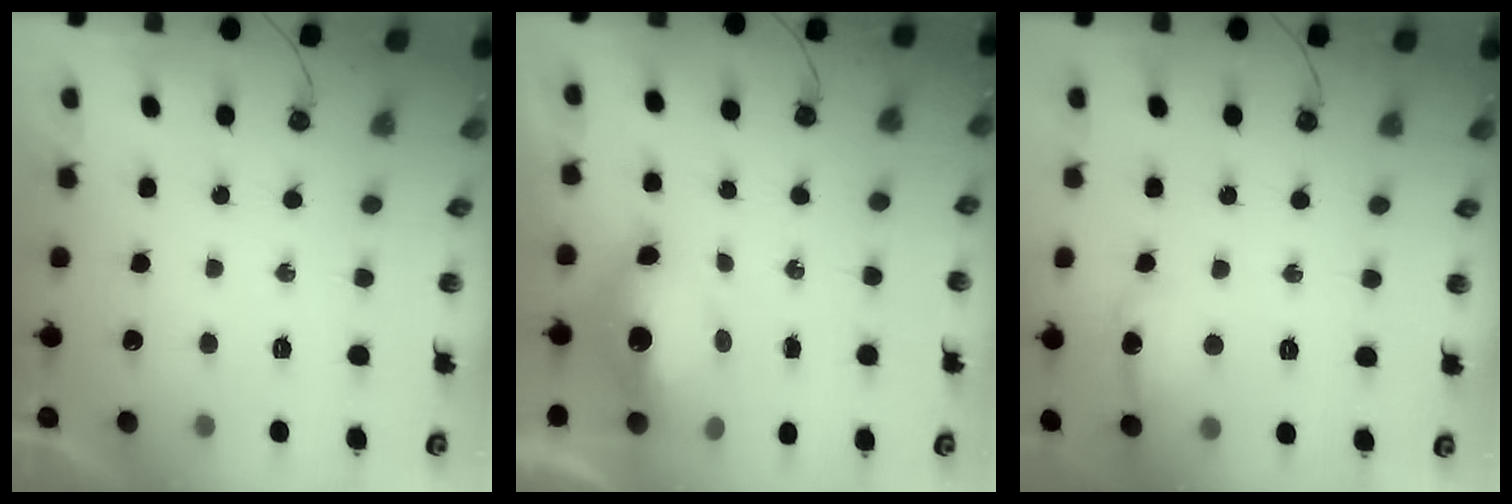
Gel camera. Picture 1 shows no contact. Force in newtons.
{"total": 8.0, "press": 8.0, "slide": 0.9}
{"total": 9.5, "press": 9.4, "slide": 0.8}